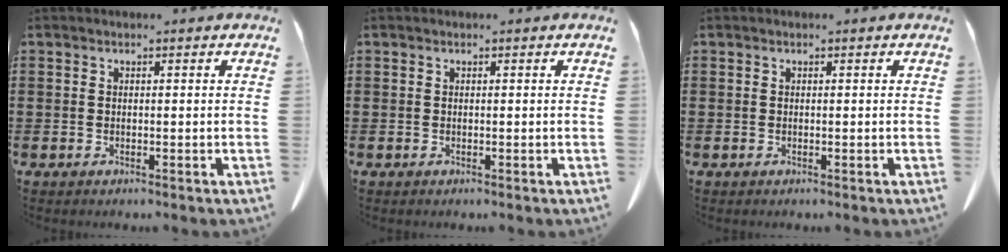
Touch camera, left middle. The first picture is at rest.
{"total": 0.0}
{"total": 0.0}